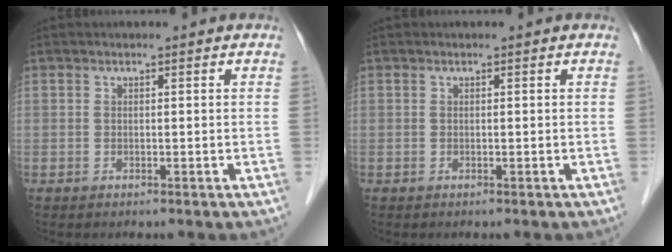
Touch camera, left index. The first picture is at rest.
{"total": 0.0}